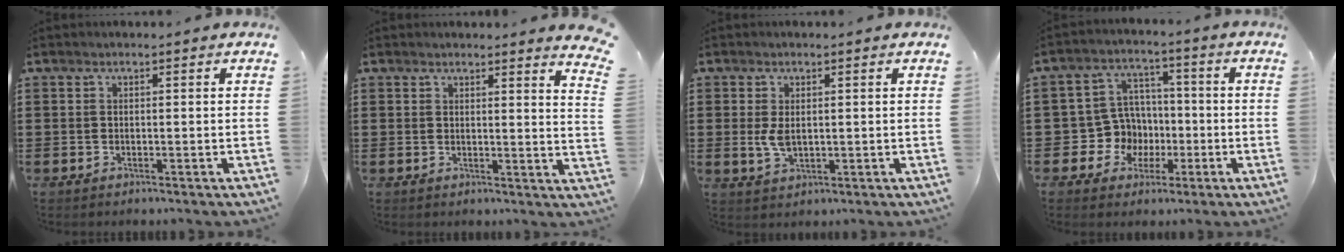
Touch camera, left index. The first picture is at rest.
{"total": 2.8, "force": [2.6, -0.5, 0.9], "torque": [-0.020, -0.013, 0.047]}
{"total": 3.3, "force": [0.3, 1.8, 2.8], "torque": [-0.073, -0.002, 0.002]}
{"total": 8.3, "force": [-1.1, 7.8, 2.5], "torque": [-0.087, 0.013, -0.013]}